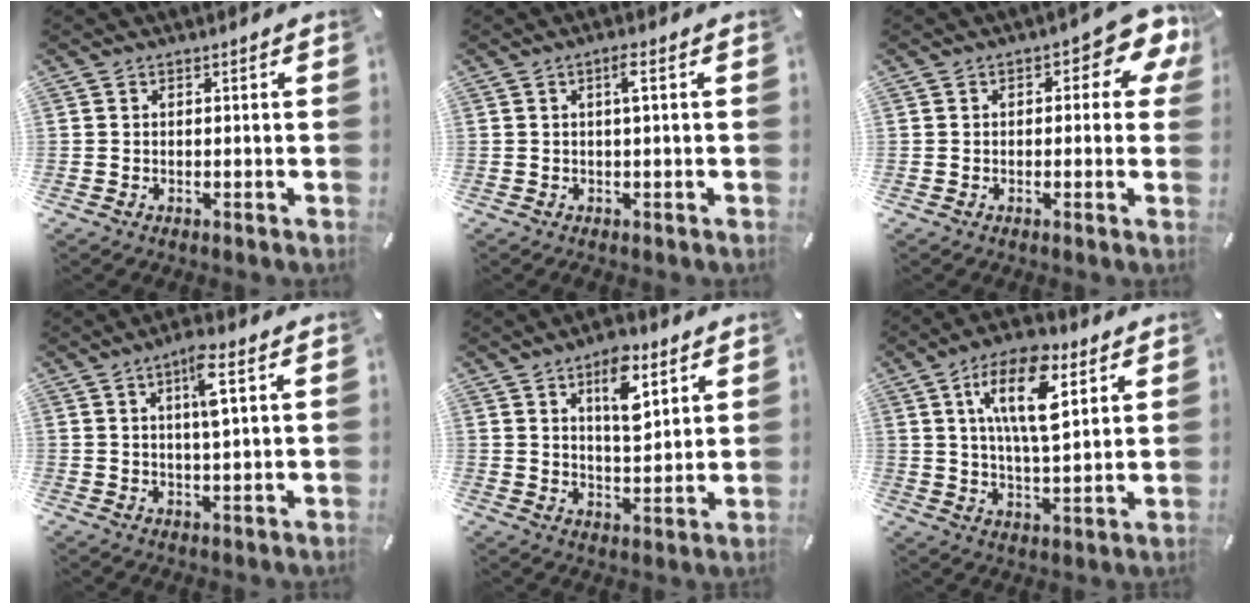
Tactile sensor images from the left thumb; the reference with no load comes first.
{"total": 3.1, "force": [0.3, 0.2, 3.1], "torque": [-0.061, 0.004, 0.002]}
{"total": 7.1, "force": [2.4, 3.4, 5.8], "torque": [-0.075, -0.010, 0.034]}
{"total": 6.5, "force": [2.3, 1.0, 5.9], "torque": [-0.105, -0.003, 0.033]}
{"total": 10.3, "force": [5.7, 4.7, 7.1], "torque": [-0.095, -0.026, 0.092]}
{"total": 15.1, "force": [6.9, 6.2, 11.9], "torque": [-0.221, -0.012, 0.114]}